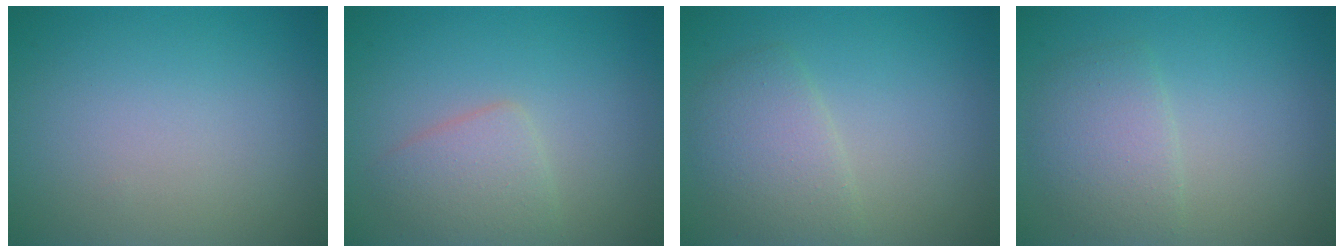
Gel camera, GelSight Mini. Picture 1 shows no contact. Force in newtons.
{"total": 2.6, "press": 2.6, "slide": 0.2}
{"total": 3.2, "press": 3.2, "slide": 0.2}
{"total": 2.9, "press": 2.9, "slide": 0.1}